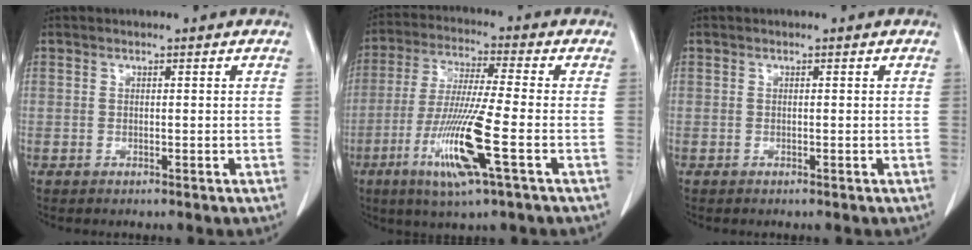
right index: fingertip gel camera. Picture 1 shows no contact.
{"total": 12.9, "force": [-4.6, -0.1, 12.0], "torque": [-0.246, -0.025, -0.091]}
{"total": 0.0}